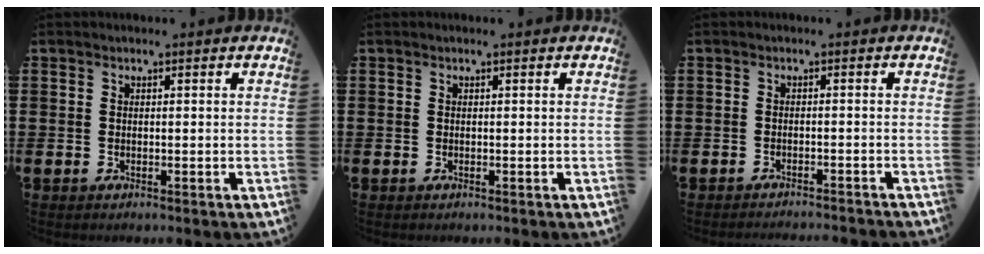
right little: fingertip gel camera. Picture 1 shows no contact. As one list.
[{"total": 0.0}, {"total": 1.1, "force": [-1.1, -0.2, 0.0], "torque": [0.000, 0.002, -0.023]}]